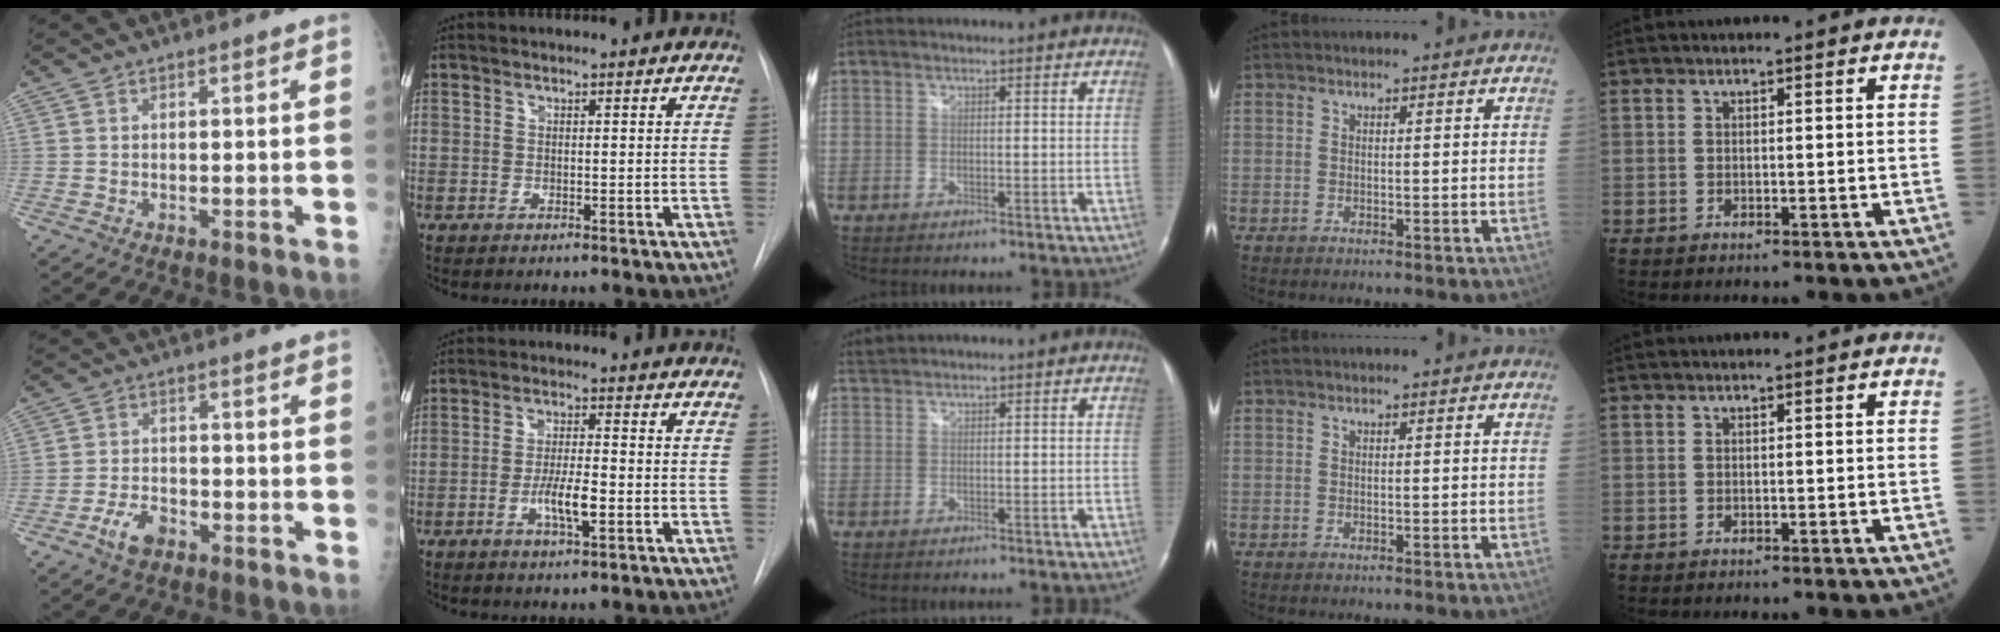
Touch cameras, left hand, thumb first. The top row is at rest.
{"thumb": {"total": 4.9, "force": [-2.8, 2.7, 3.0], "torque": [-0.051, 0.019, -0.050]}, "index": {"total": 5.4, "force": [-2.2, 0.9, 4.8], "torque": [-0.092, -0.008, -0.039]}, "middle": {"total": 1.3, "force": [1.2, -0.2, -0.2], "torque": [-0.004, 0.014, 0.032]}}